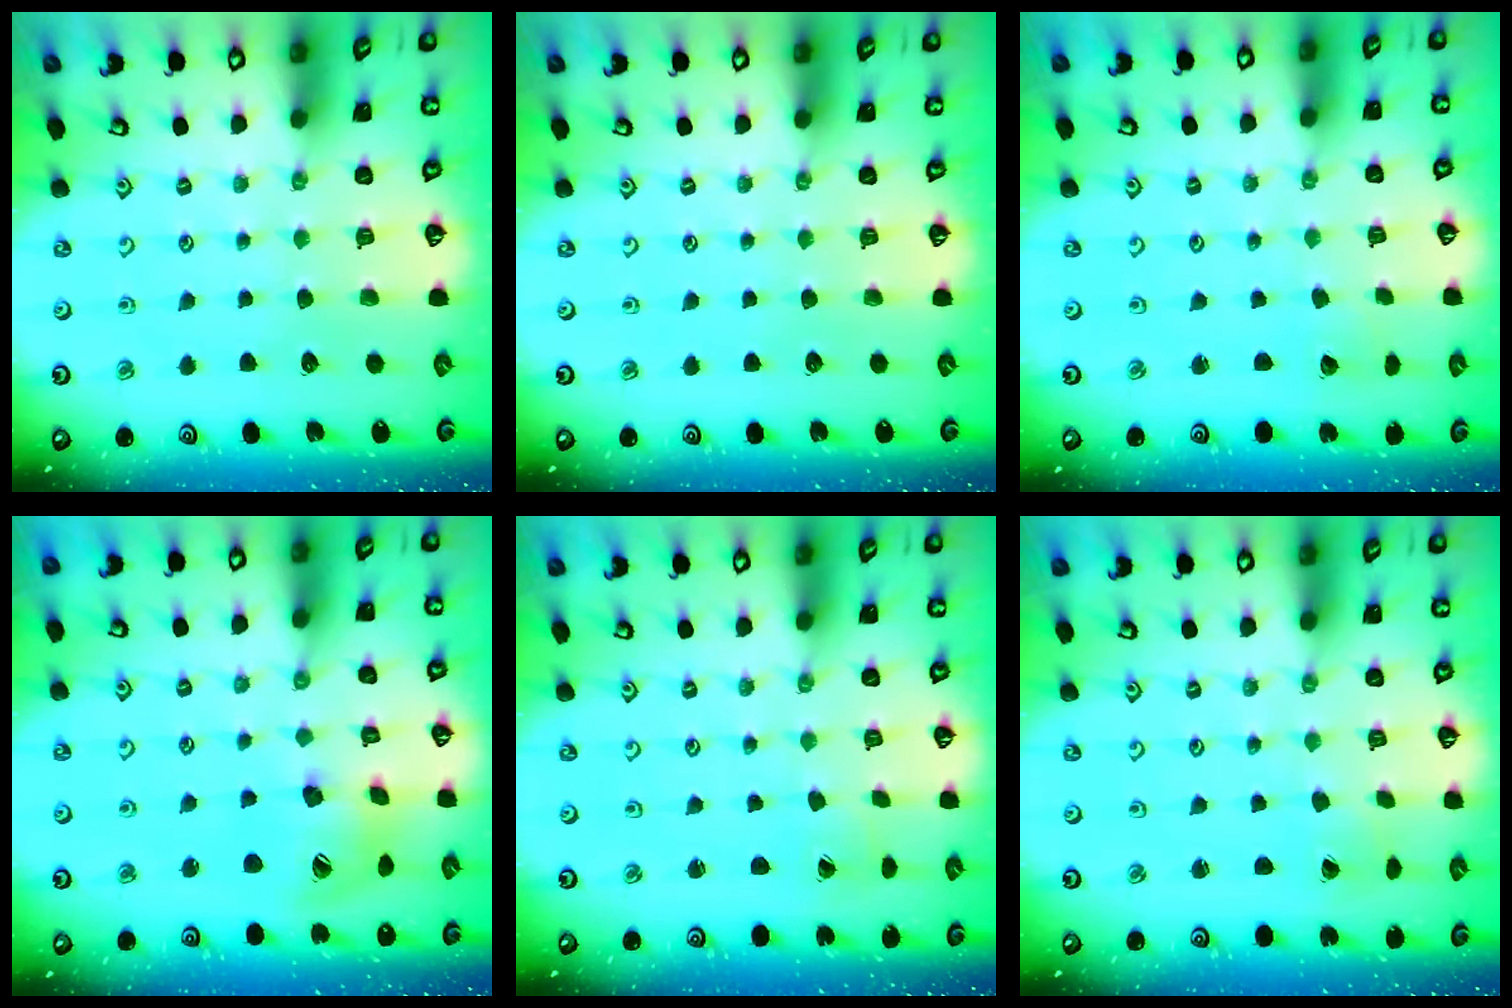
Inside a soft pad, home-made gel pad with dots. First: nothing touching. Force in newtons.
{"total": 0.0}
{"total": 1.6, "press": 1.6, "slide": 0.0}
{"total": 15.2, "press": 15.0, "slide": 2.3}
{"total": 1.5, "press": 1.5, "slide": 0.0}
{"total": 0.7, "press": 0.7, "slide": 0.0}